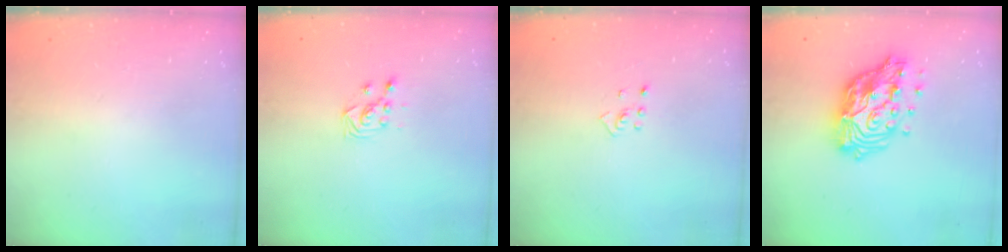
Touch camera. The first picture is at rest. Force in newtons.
{"total": 2.7, "press": 2.7, "slide": 0.3}
{"total": 2.0, "press": 1.9, "slide": 0.8}
{"total": 17.1, "press": 17.0, "slide": 1.5}